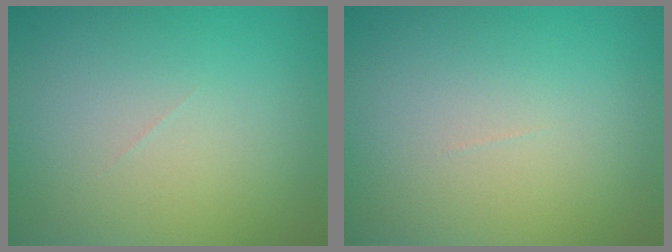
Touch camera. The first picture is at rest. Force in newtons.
{"total": 0.0}